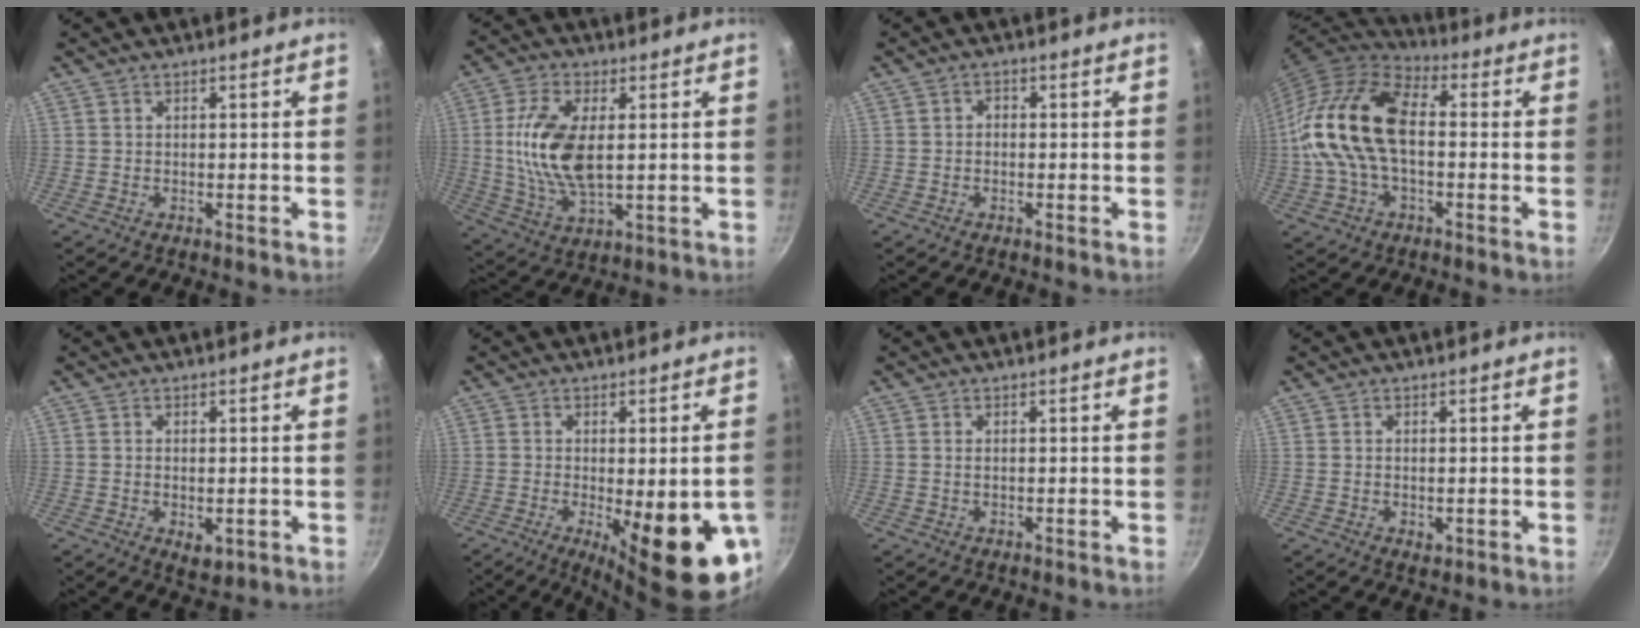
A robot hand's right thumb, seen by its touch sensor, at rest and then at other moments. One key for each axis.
{"total": 13.2, "fx": 1.5, "fy": 6.6, "fz": 11.4, "tx": -0.221, "ty": -0.002, "tz": 0.030}
{"total": 1.4, "fx": -0.2, "fy": 1.1, "fz": 0.7, "tx": -0.012, "ty": 0.007, "tz": -0.006}
{"total": 17.6, "fx": -0.5, "fy": 10.1, "fz": 14.4, "tx": -0.267, "ty": 0.032, "tz": -0.026}
{"total": 3.7, "fx": -0.7, "fy": 2.1, "fz": 3.0, "tx": -0.046, "ty": -0.013, "tz": -0.008}
{"total": 17.8, "fx": -5.0, "fy": 5.4, "fz": 16.2, "tx": -0.190, "ty": -0.014, "tz": -0.053}
{"total": 0.8, "fx": 0.2, "fy": 0.5, "fz": 0.6, "tx": -0.011, "ty": 0.001, "tz": 0.002}
{"total": 1.6, "fx": -0.2, "fy": 0.9, "fz": 1.2, "tx": -0.018, "ty": -0.003, "tz": -0.002}